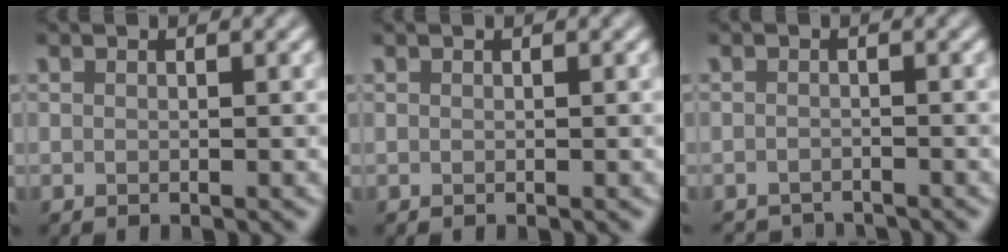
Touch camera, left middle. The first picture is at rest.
{"total": 0.0}
{"total": 2.5, "force": [-2.5, 0.2, 0.0], "torque": [0.005, -0.008, -0.040]}